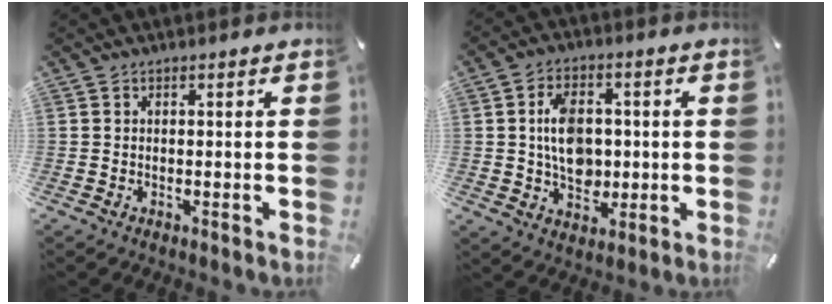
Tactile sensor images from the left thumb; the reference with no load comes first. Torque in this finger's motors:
{"motor_torque": [1.78, 1.80, 1.17, 0.08, 0.28]}